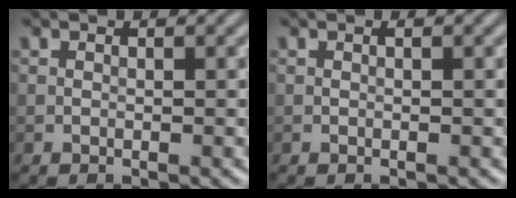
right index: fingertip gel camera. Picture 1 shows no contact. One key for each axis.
{"total": 0.0}